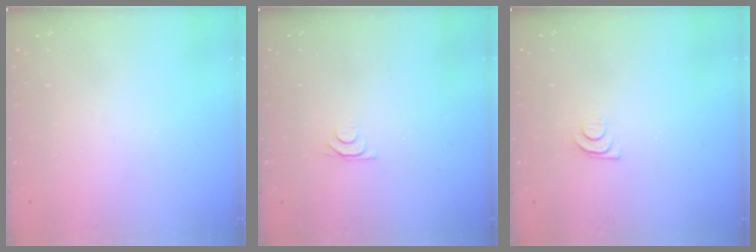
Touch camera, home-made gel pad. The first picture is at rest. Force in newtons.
{"total": 4.2, "press": 4.1, "slide": 0.5}
{"total": 4.2, "press": 4.2, "slide": 0.5}